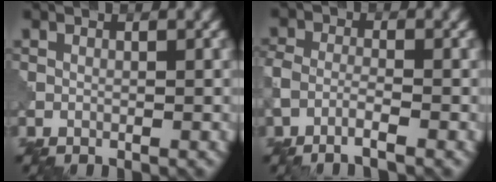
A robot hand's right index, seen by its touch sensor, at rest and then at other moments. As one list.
[{"total": 2.2, "force": [-1.5, 0.6, 1.5], "torque": [-0.035, -0.001, -0.039]}]